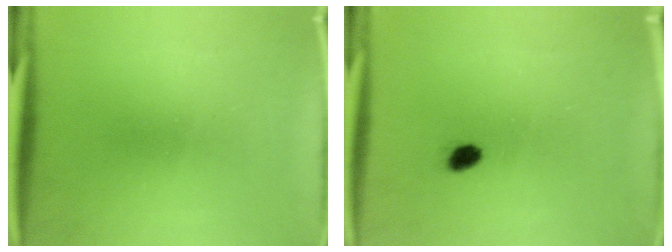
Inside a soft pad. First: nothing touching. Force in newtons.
{"total": 2.0}